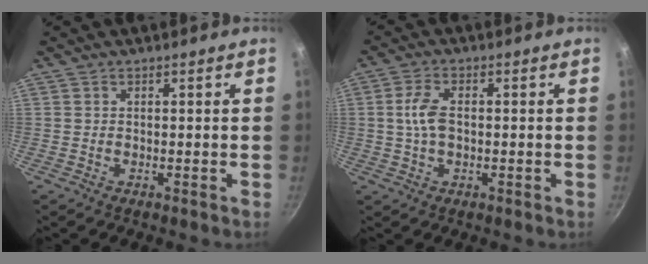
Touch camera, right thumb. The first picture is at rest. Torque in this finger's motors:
{"motor_torque": [0.03, 0.02, 0.18, 0.30, 0.09]}